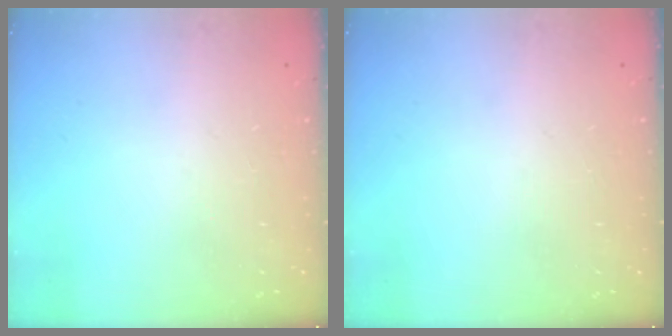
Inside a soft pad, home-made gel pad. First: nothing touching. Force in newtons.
{"total": 0.0}